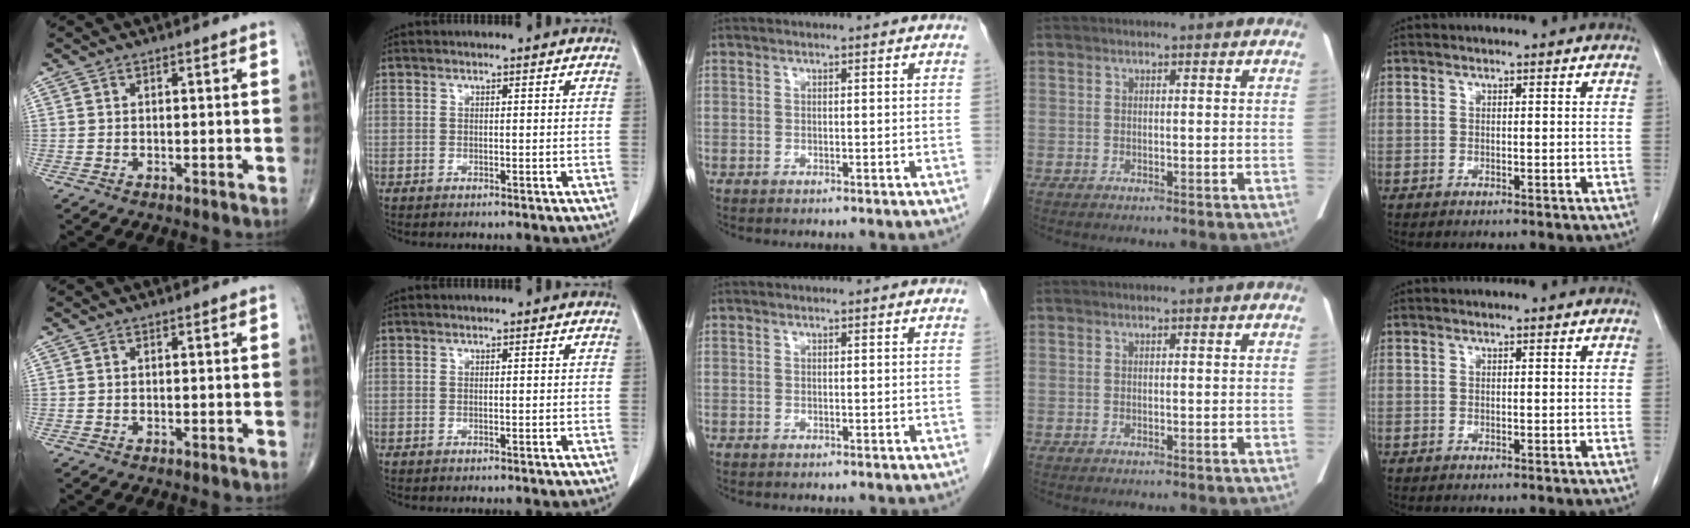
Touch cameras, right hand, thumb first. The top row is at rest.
{}